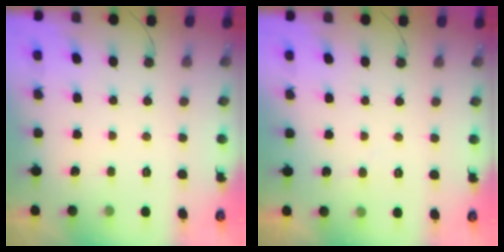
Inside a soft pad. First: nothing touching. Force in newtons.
{"total": 3.2, "press": 3.2, "slide": 0.2}